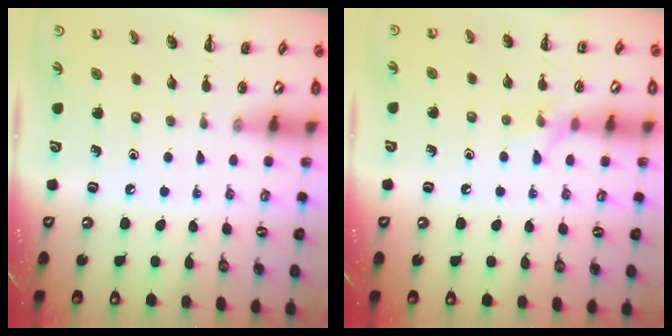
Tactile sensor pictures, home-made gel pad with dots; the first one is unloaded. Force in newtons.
{"total": 5.7, "press": 5.6, "slide": 1.2}